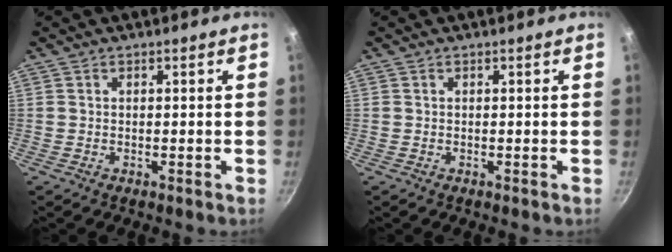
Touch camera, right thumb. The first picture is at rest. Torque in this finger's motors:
{"motor_torque": [0.00, 0.00, 0.01, -0.01, 0.02]}